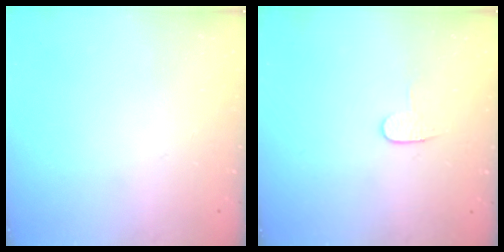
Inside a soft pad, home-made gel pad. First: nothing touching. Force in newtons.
{"total": 5.8, "press": 5.8, "slide": 0.3}